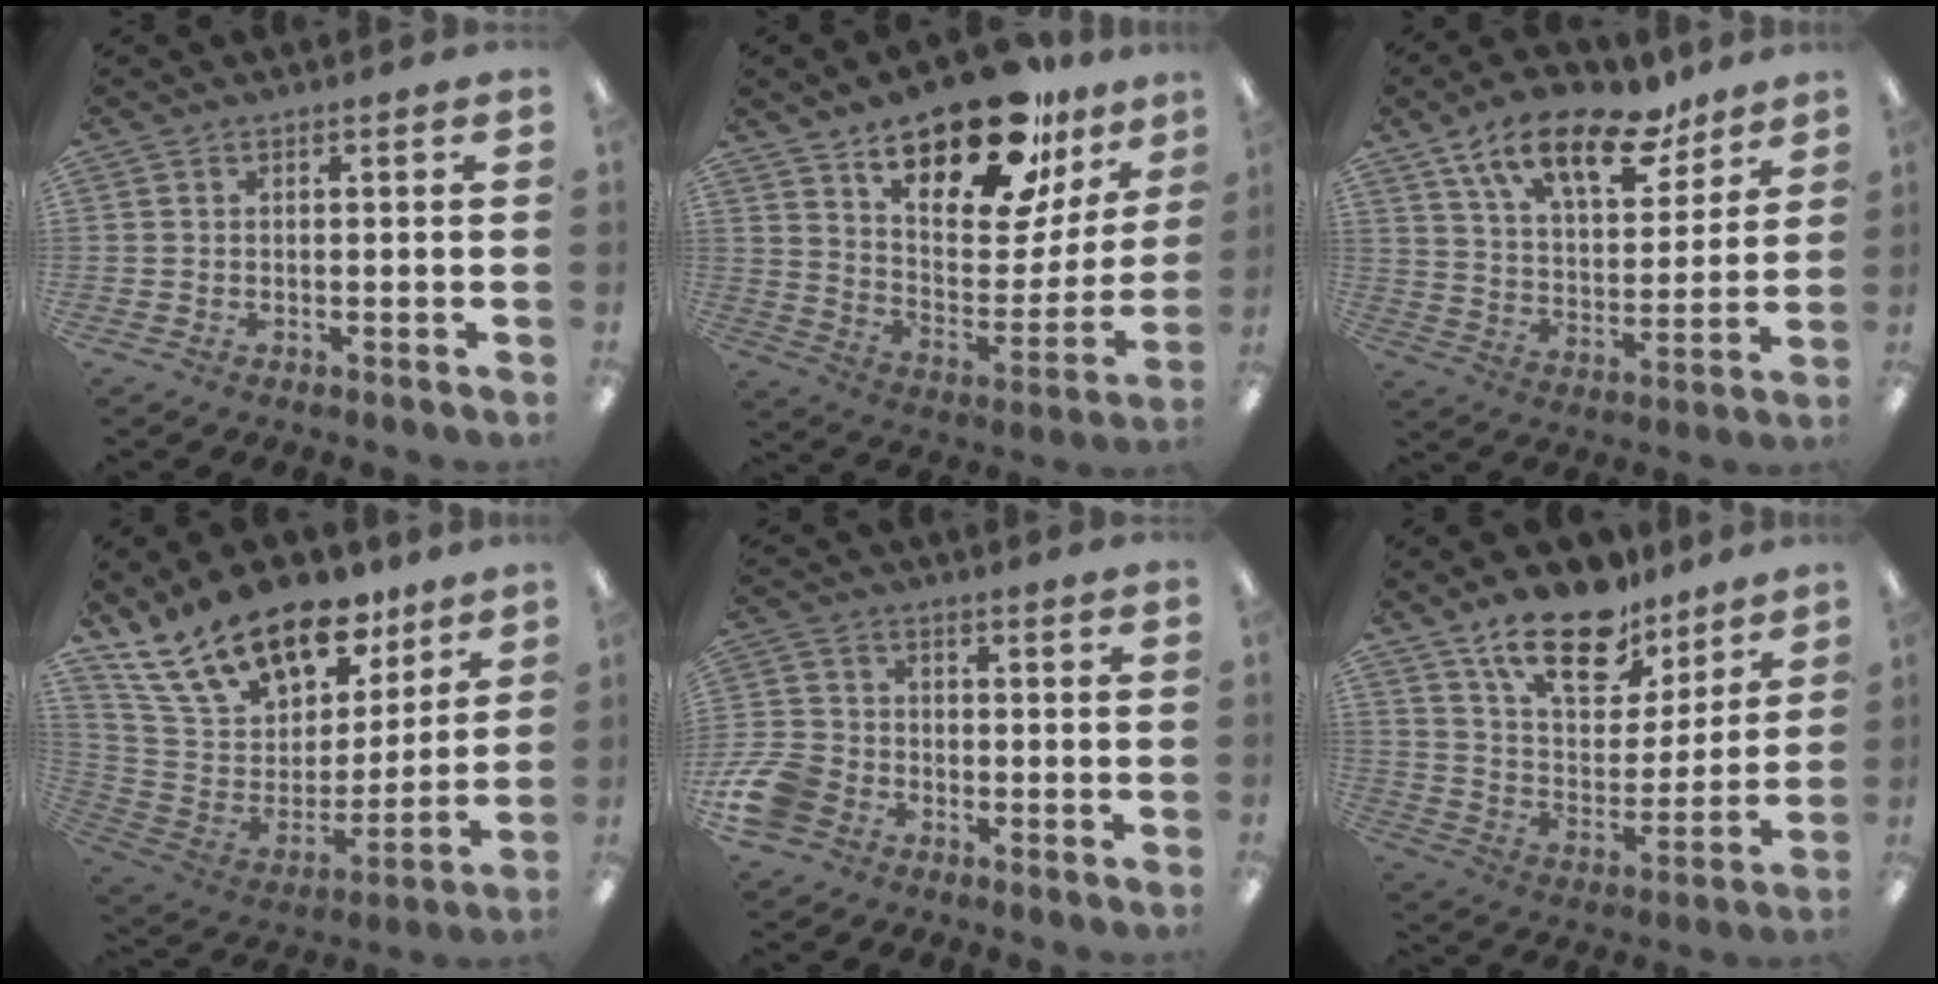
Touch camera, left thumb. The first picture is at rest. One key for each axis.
{"total": 22.6, "fx": 16.9, "fy": 8.5, "fz": 12.4, "tx": -0.187, "ty": -0.109, "tz": 0.286}
{"total": 17.9, "fx": 11.8, "fy": 8.1, "fz": 10.8, "tx": -0.170, "ty": -0.059, "tz": 0.201}
{"total": 22.5, "fx": 15.7, "fy": 11.7, "fz": 11.2, "tx": -0.200, "ty": -0.093, "tz": 0.286}
{"total": 9.2, "fx": -4.4, "fy": 6.8, "fz": 4.3, "tx": -0.099, "ty": 0.032, "tz": -0.080}
{"total": 18.2, "fx": 13.1, "fy": 8.7, "fz": 9.3, "tx": -0.157, "ty": -0.071, "tz": 0.230}